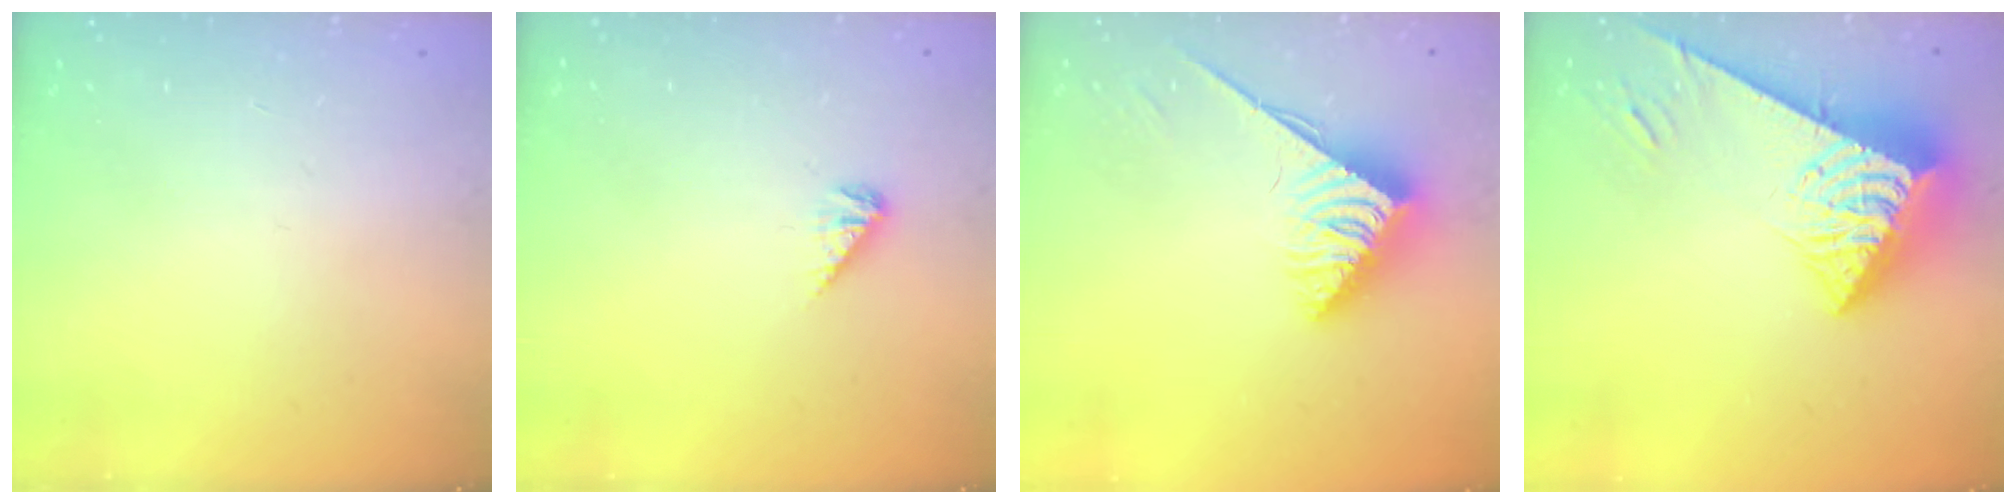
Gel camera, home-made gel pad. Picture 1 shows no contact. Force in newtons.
{"total": 3.6, "press": 3.5, "slide": 0.6}
{"total": 3.9, "press": 3.8, "slide": 0.5}
{"total": 9.8, "press": 9.7, "slide": 1.1}